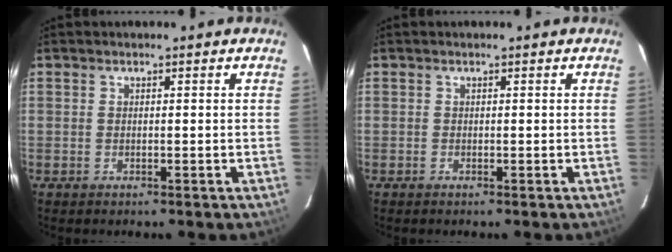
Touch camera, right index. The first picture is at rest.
{"total": 0.0}